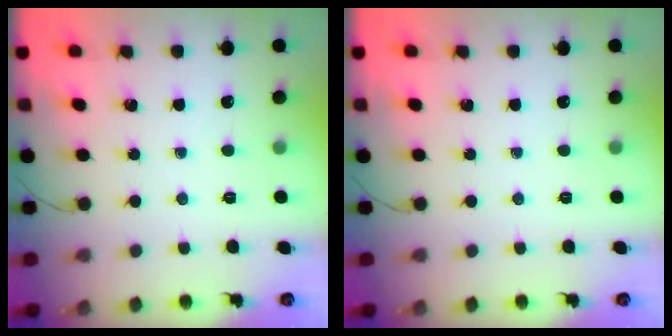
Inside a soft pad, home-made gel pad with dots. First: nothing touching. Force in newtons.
{"total": 0.0}